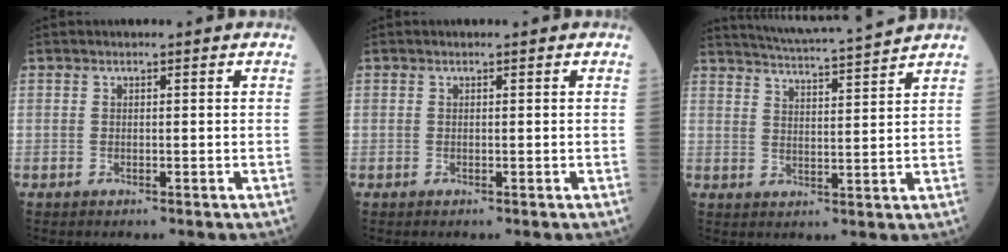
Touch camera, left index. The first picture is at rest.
{"total": 0.0}
{"total": 11.8, "force": [11.2, -1.6, 3.6], "torque": [-0.069, -0.007, 0.165]}